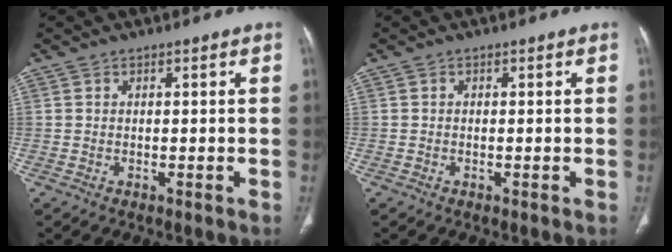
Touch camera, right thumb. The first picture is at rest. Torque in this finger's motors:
{"motor_torque": [0.17, 0.02, 0.15, -0.11, 0.00]}